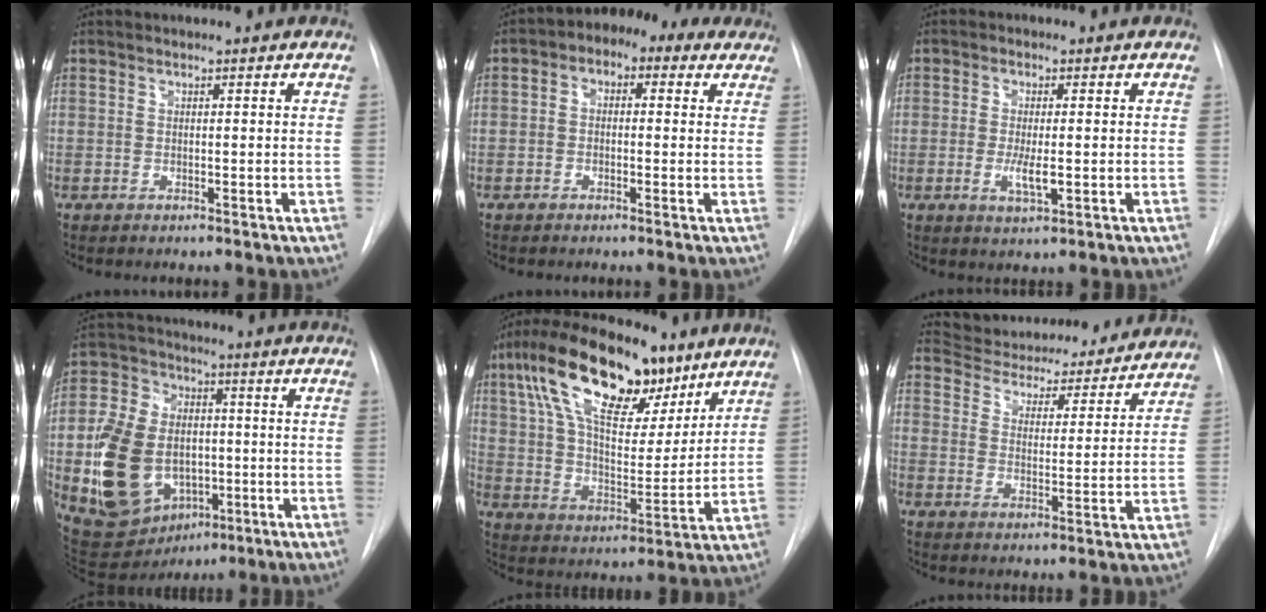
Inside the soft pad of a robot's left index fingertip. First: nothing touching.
{"total": 7.4, "force": [3.2, 4.7, 4.7], "torque": [-0.059, 0.049, 0.038]}
{"total": 4.1, "force": [-0.8, 1.1, 3.8], "torque": [-0.077, -0.008, -0.011]}
{"total": 17.5, "force": [-3.0, 12.9, 11.5], "torque": [-0.244, 0.025, -0.032]}
{"total": 20.6, "force": [11.7, 8.0, 15.0], "torque": [-0.276, 0.033, 0.202]}
{"total": 20.5, "force": [19.0, 5.3, 5.5], "torque": [-0.082, 0.002, 0.251]}